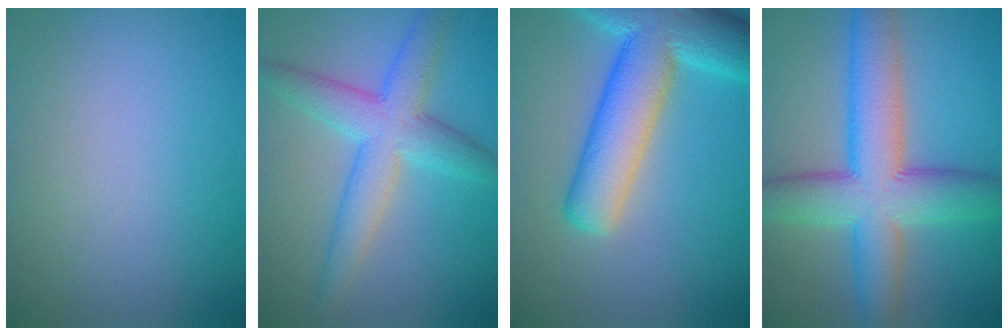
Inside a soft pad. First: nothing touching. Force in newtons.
{"total": 5.9, "press": 5.9, "slide": 0.2}
{"total": 10.5, "press": 10.5, "slide": 0.8}
{"total": 9.7, "press": 9.7, "slide": 0.2}